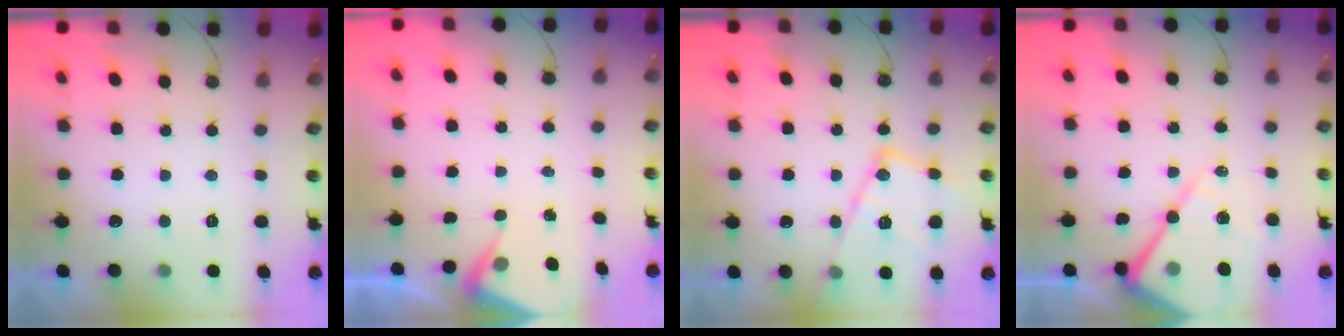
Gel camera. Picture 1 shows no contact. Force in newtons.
{"total": 4.3, "press": 4.3, "slide": 0.6}
{"total": 18.5, "press": 18.4, "slide": 1.3}
{"total": 15.5, "press": 15.4, "slide": 1.5}